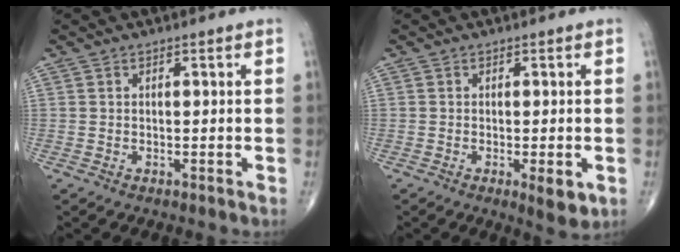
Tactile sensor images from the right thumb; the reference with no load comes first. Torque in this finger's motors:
{"motor_torque": [0.76, 0.82, 0.10, -0.33, 0.09]}